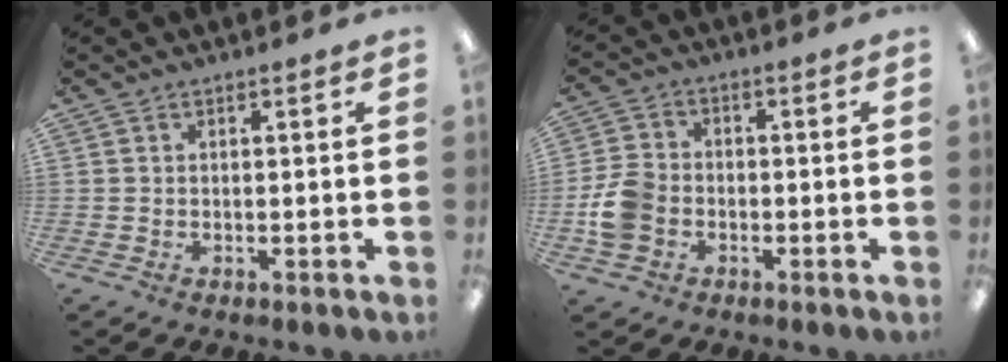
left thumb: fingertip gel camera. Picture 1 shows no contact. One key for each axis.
{"total": 8.0, "fx": -2.1, "fy": 6.2, "fz": 4.5, "tx": -0.099, "ty": 0.016, "tz": -0.037}